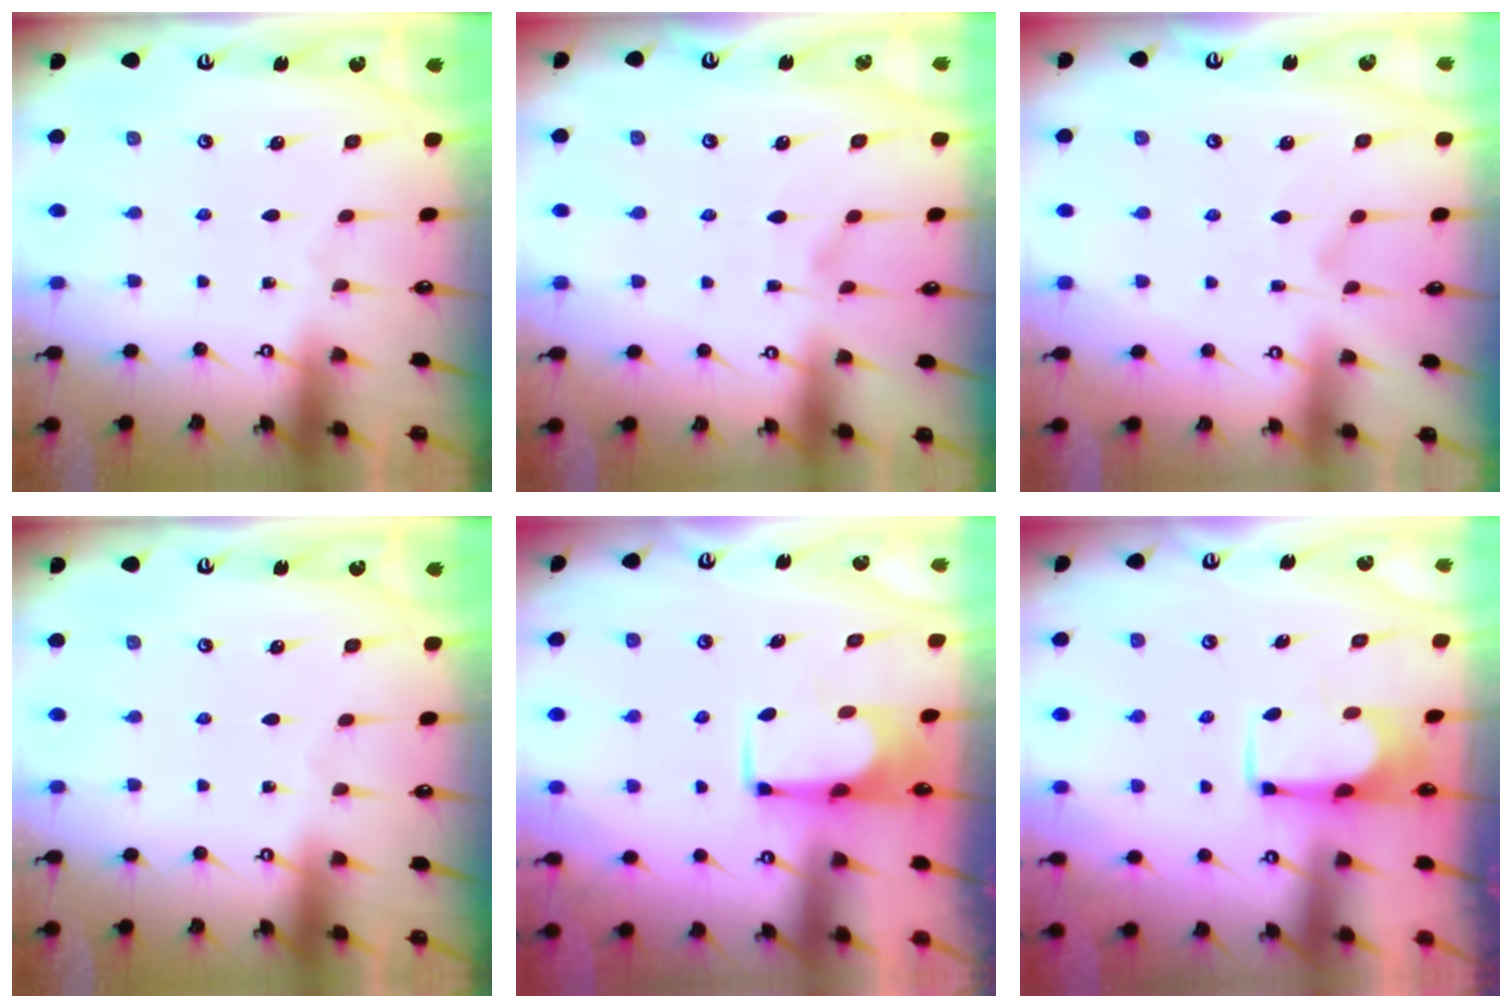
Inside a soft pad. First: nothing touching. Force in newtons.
{"total": 1.2, "press": 0.7, "slide": 0.9}
{"total": 2.2, "press": 1.9, "slide": 1.1}
{"total": 0.0}
{"total": 1.6, "press": 1.5, "slide": 0.1}
{"total": 3.5, "press": 3.5, "slide": 0.2}